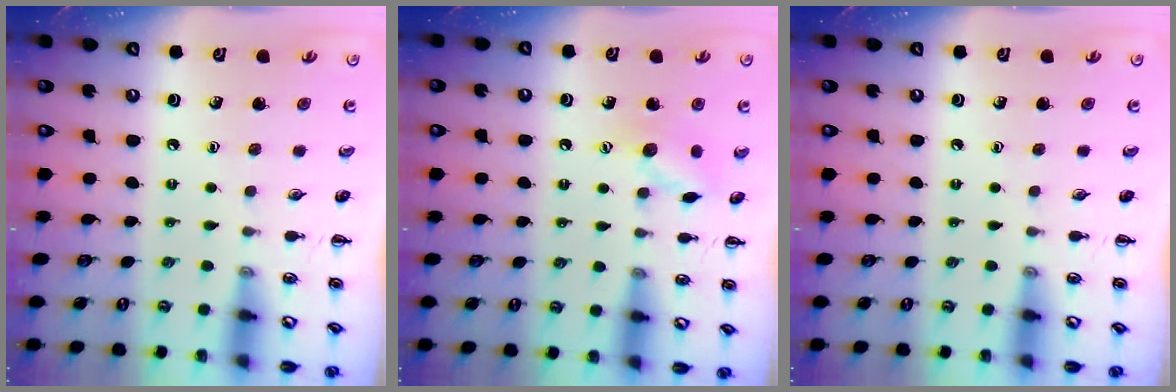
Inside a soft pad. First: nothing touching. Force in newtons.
{"total": 8.6, "press": 8.5, "slide": 0.8}
{"total": 0.0}